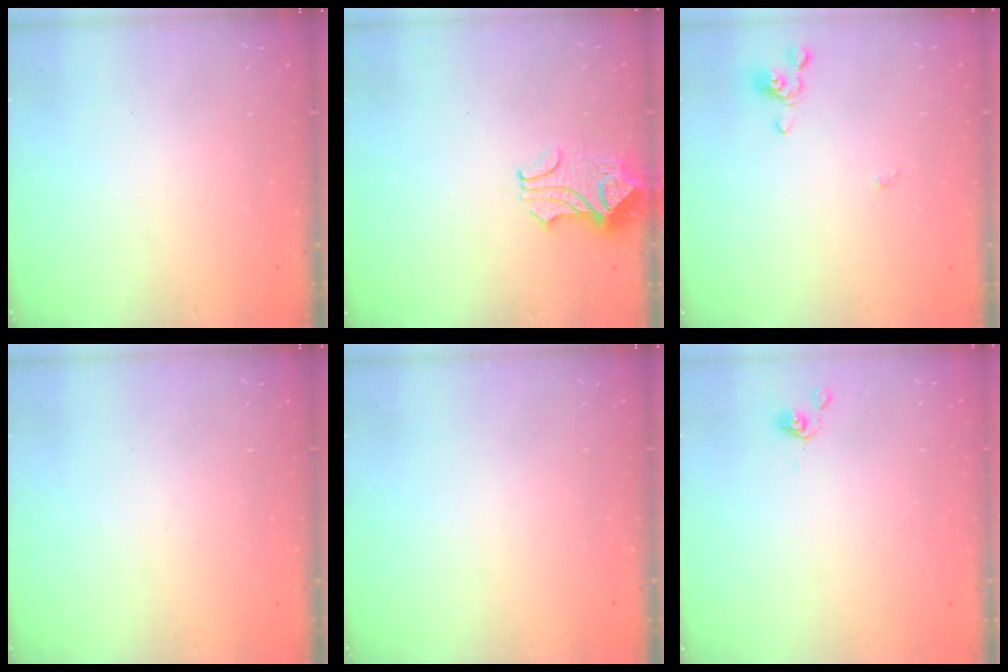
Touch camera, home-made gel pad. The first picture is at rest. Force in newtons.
{"total": 2.1, "press": 2.0, "slide": 0.7}
{"total": 0.5, "press": 0.5, "slide": 0.3}
{"total": 0.0}
{"total": 0.0}
{"total": 0.0}